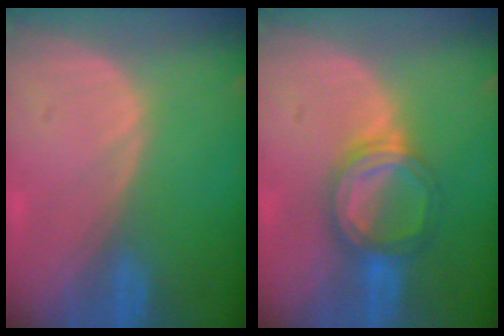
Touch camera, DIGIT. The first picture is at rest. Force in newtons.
{"total": 5.9, "press": 5.5, "slide": 2.0}